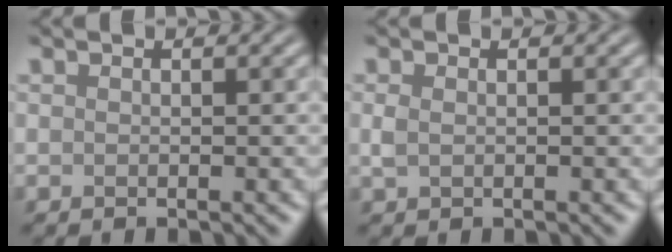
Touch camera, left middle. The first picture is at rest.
{"total": 1.0, "force": [0.1, 0.7, 0.7], "torque": [-0.019, -0.001, 0.003]}